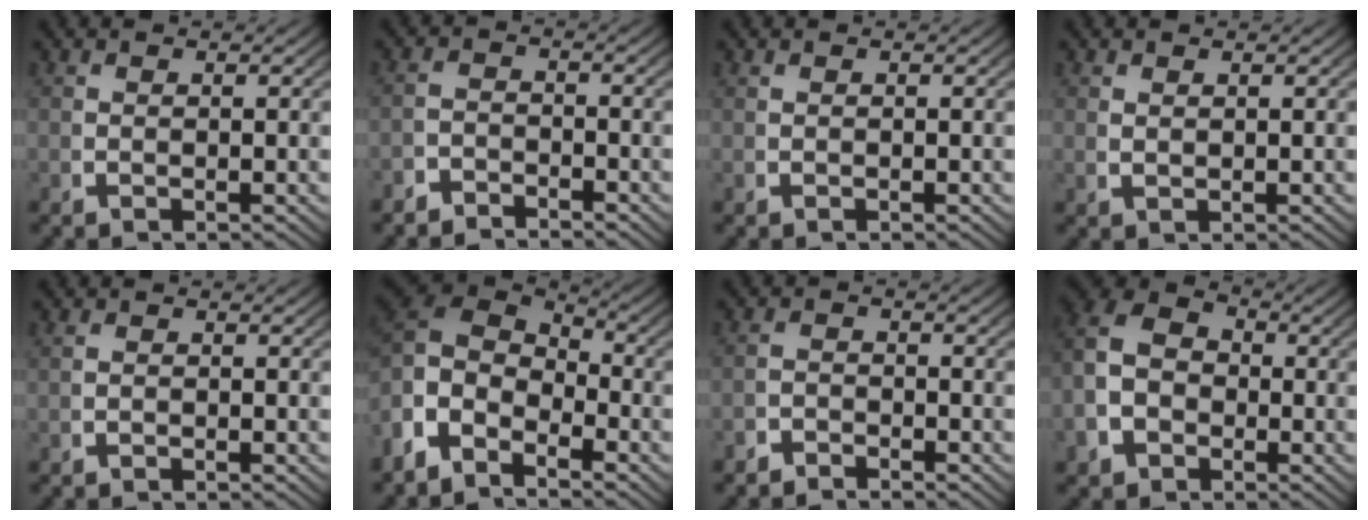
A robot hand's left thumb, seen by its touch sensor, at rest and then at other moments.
{"total": 2.7, "force": [-2.6, 0.6, -0.1], "torque": [0.011, -0.009, -0.049]}
{"total": 0.0}
{"total": 0.7, "force": [0.7, 0.0, 0.3], "torque": [-0.005, 0.002, 0.018]}
{"total": 0.0}
{"total": 8.6, "force": [1.5, 5.9, 6.0], "torque": [-0.126, -0.003, 0.016]}
{"total": 1.8, "force": [-1.7, 0.4, -0.2], "torque": [0.011, -0.004, -0.037]}
{"total": 8.0, "force": [0.2, 6.6, 4.5], "torque": [-0.094, -0.006, 0.001]}